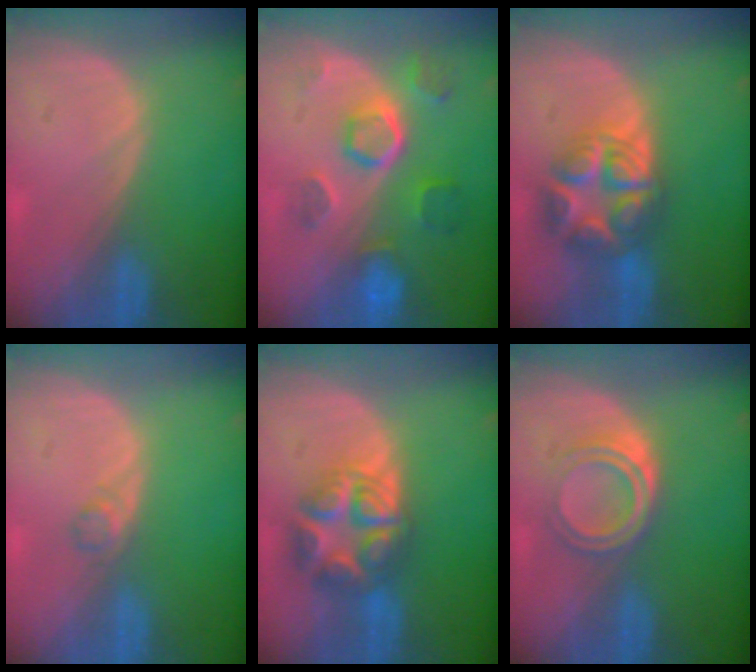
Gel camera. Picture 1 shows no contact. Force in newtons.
{"total": 8.6, "press": 7.7, "slide": 3.8}
{"total": 8.6, "press": 8.5, "slide": 0.7}
{"total": 1.4, "press": 1.4, "slide": 0.1}
{"total": 8.0, "press": 8.0, "slide": 0.5}
{"total": 5.1, "press": 4.5, "slide": 2.5}